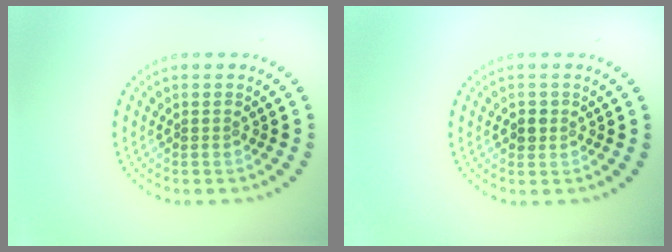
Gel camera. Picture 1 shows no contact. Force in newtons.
{"total": 1.3, "press": 1.2, "slide": 0.4}